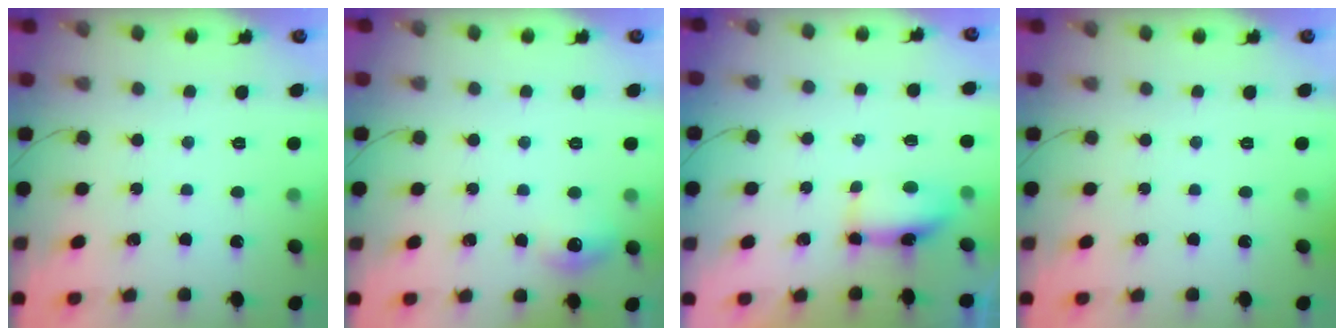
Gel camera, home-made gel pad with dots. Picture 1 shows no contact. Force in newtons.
{"total": 6.3, "press": 6.2, "slide": 1.2}
{"total": 6.1, "press": 6.0, "slide": 1.1}
{"total": 0.0}